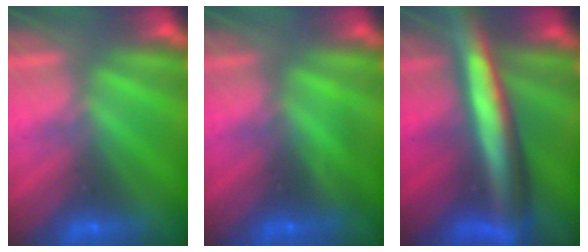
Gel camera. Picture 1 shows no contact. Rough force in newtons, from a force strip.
{"total": 1.7}
{"total": 7.5}